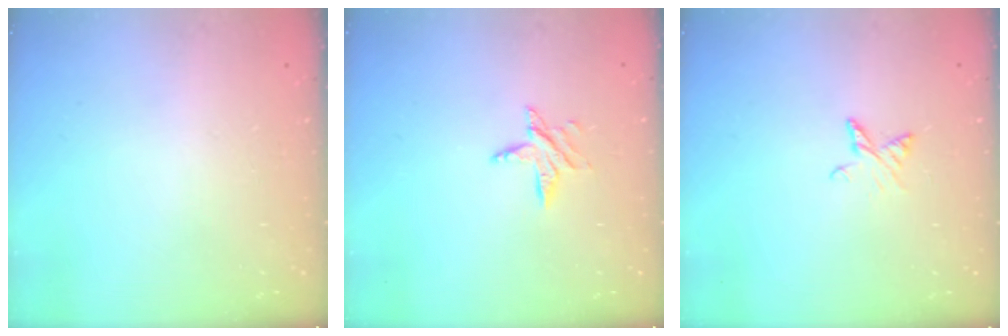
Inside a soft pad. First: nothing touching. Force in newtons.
{"total": 5.9, "press": 5.9, "slide": 0.6}
{"total": 5.4, "press": 5.3, "slide": 0.6}